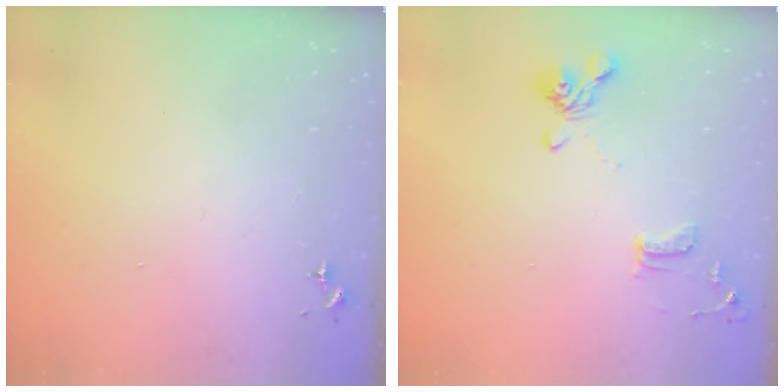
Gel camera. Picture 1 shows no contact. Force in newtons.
{"total": 12.3, "press": 12.2, "slide": 1.8}